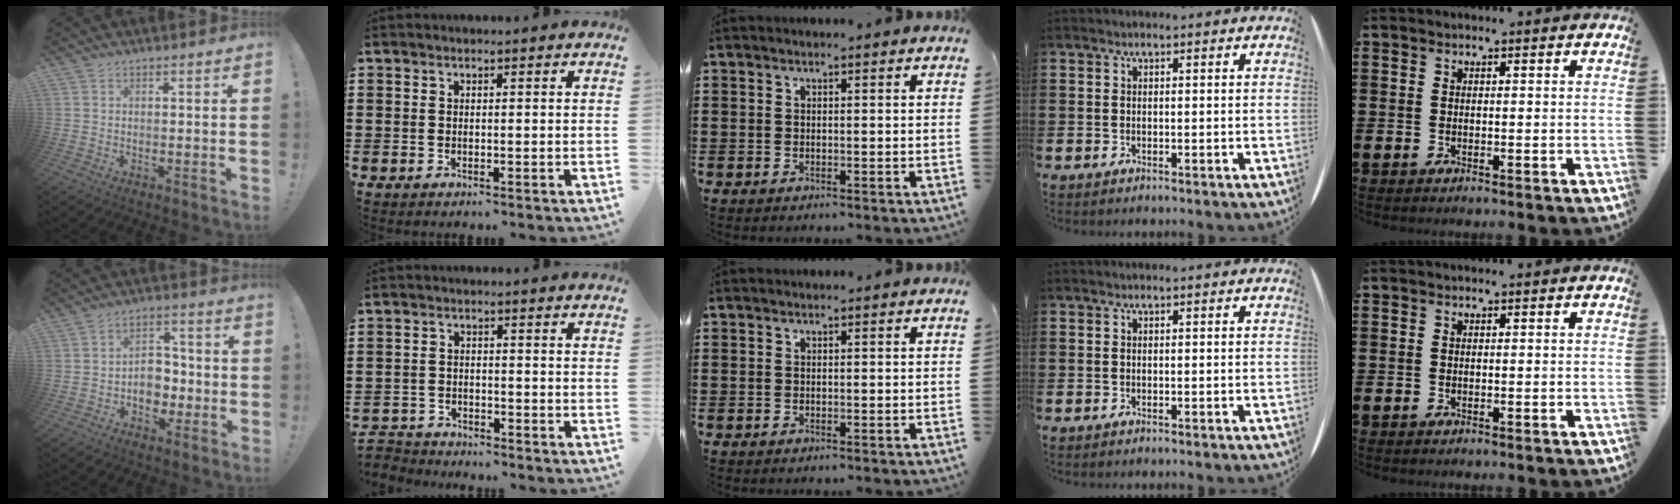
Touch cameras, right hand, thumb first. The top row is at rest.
{"thumb": {"total": 9.2, "force": [-2.0, 7.4, 5.0], "torque": [-0.074, 0.013, -0.029]}, "index": {"total": 2.6, "force": [-2.6, 0.4, -0.3], "torque": [-0.003, 0.000, -0.058]}}